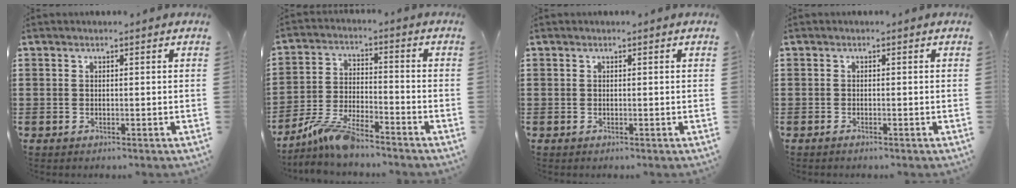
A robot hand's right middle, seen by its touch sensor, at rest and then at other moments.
{"total": 7.7, "force": [-6.5, 1.0, 4.0], "torque": [-0.092, -0.005, -0.127]}
{"total": 0.0}
{"total": 0.5, "force": [-0.4, 0.0, 0.3], "torque": [-0.009, -0.006, -0.006]}